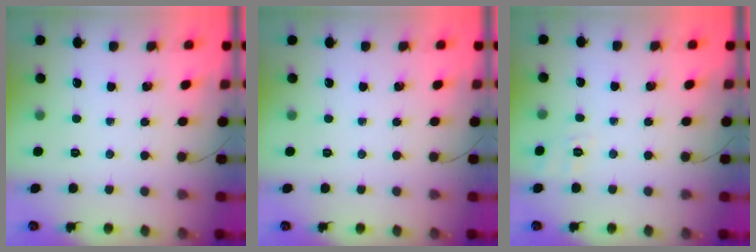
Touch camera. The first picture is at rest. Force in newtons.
{"total": 0.0}
{"total": 2.2, "press": 0.8, "slide": 2.0}